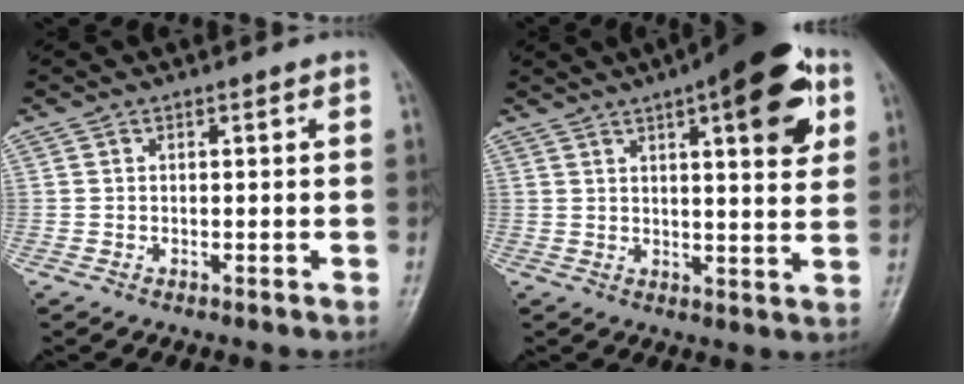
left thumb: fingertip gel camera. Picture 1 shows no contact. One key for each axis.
{"total": 15.8, "fx": 7.2, "fy": 4.9, "fz": 13.2, "tx": -0.150, "ty": -0.013, "tz": 0.091}